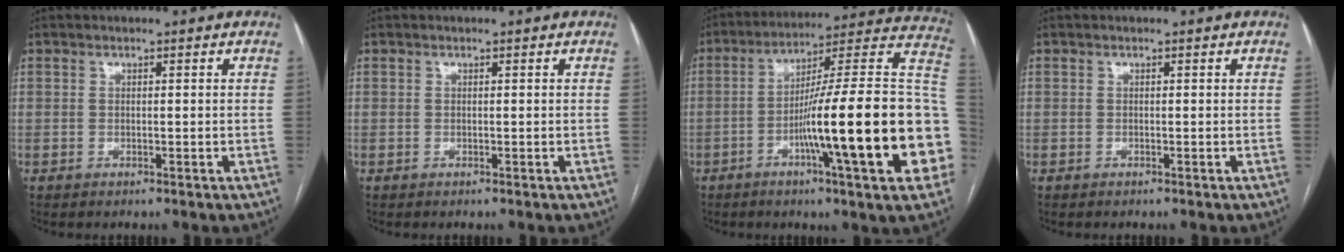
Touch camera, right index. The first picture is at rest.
{"total": 0.0}
{"total": 26.9, "force": [-6.2, 1.3, 26.1], "torque": [-0.282, 0.011, -0.100]}
{"total": 0.0}